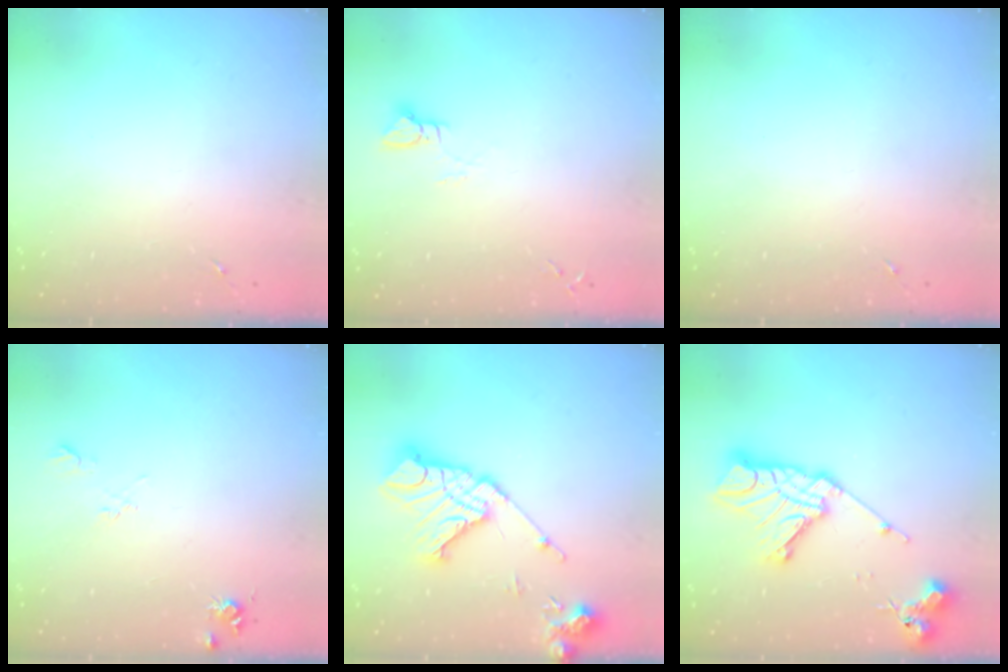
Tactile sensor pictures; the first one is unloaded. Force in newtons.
{"total": 3.0, "press": 3.0, "slide": 0.3}
{"total": 0.0}
{"total": 8.2, "press": 8.2, "slide": 0.8}
{"total": 18.0, "press": 17.9, "slide": 2.5}
{"total": 19.3, "press": 19.2, "slide": 1.8}